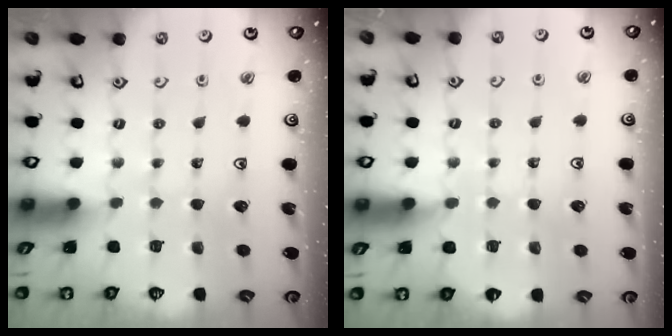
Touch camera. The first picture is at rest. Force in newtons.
{"total": 3.4, "press": 3.4, "slide": 0.4}